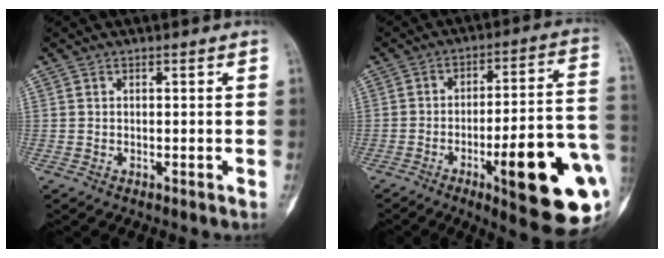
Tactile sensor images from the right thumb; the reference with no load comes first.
{"total": 22.4, "force": [-7.0, 5.2, 20.6], "torque": [-0.233, 0.019, -0.085]}